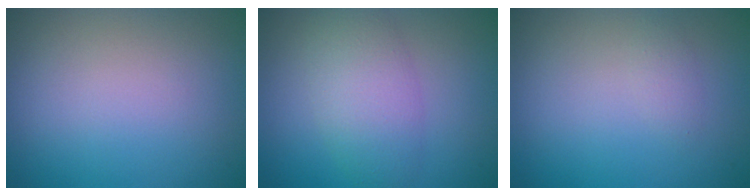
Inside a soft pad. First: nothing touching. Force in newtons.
{"total": 4.4, "press": 4.4, "slide": 0.3}
{"total": 0.9, "press": 0.9, "slide": 0.1}